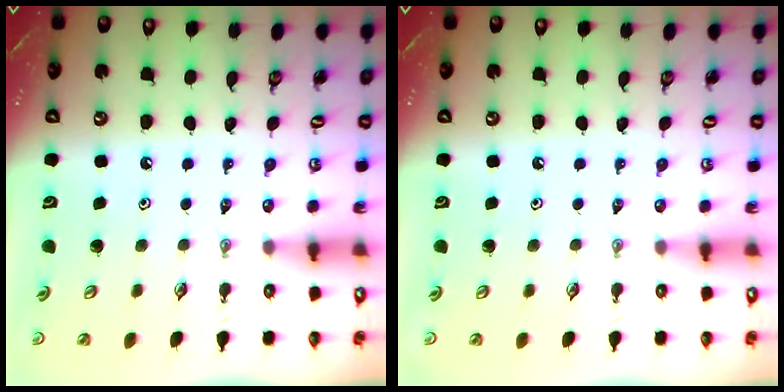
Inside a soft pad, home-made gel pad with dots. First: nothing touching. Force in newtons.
{"total": 0.0}